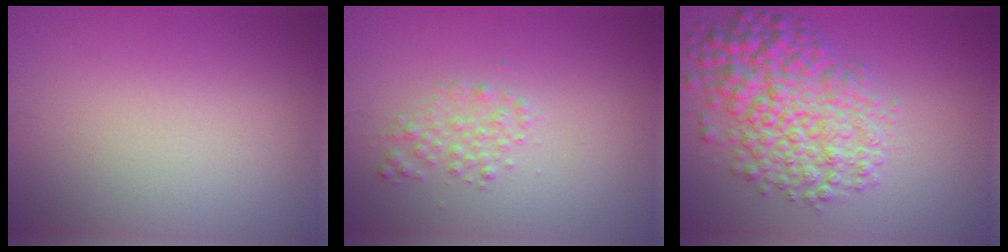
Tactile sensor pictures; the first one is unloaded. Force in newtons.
{"total": 1.7, "press": 1.7, "slide": 0.0}
{"total": 7.7, "press": 7.7, "slide": 0.2}